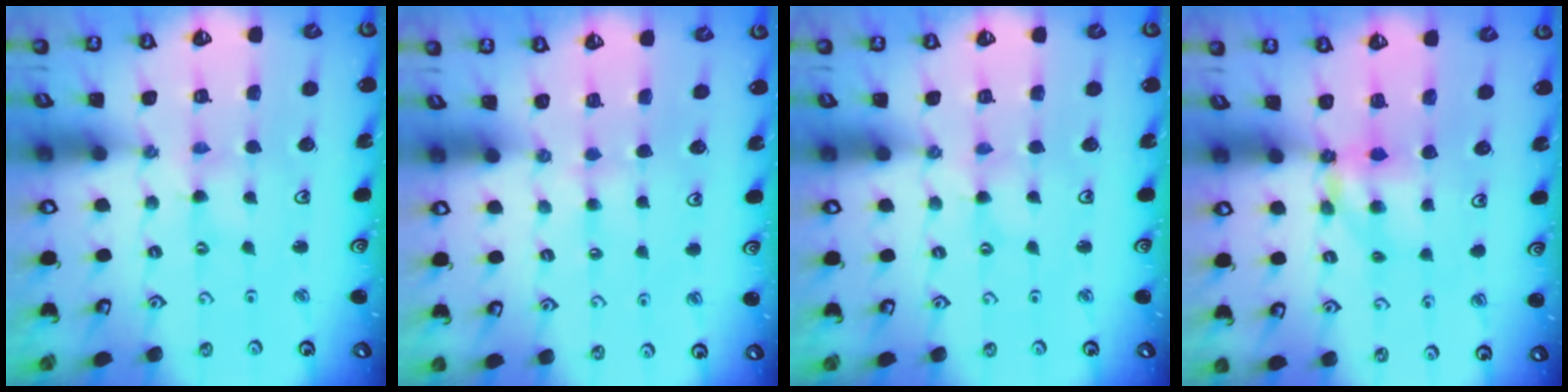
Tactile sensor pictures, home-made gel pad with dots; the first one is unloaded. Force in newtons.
{"total": 2.3, "press": 2.2, "slide": 0.4}
{"total": 0.5, "press": 0.5, "slide": 0.1}
{"total": 6.0, "press": 6.0, "slide": 0.6}